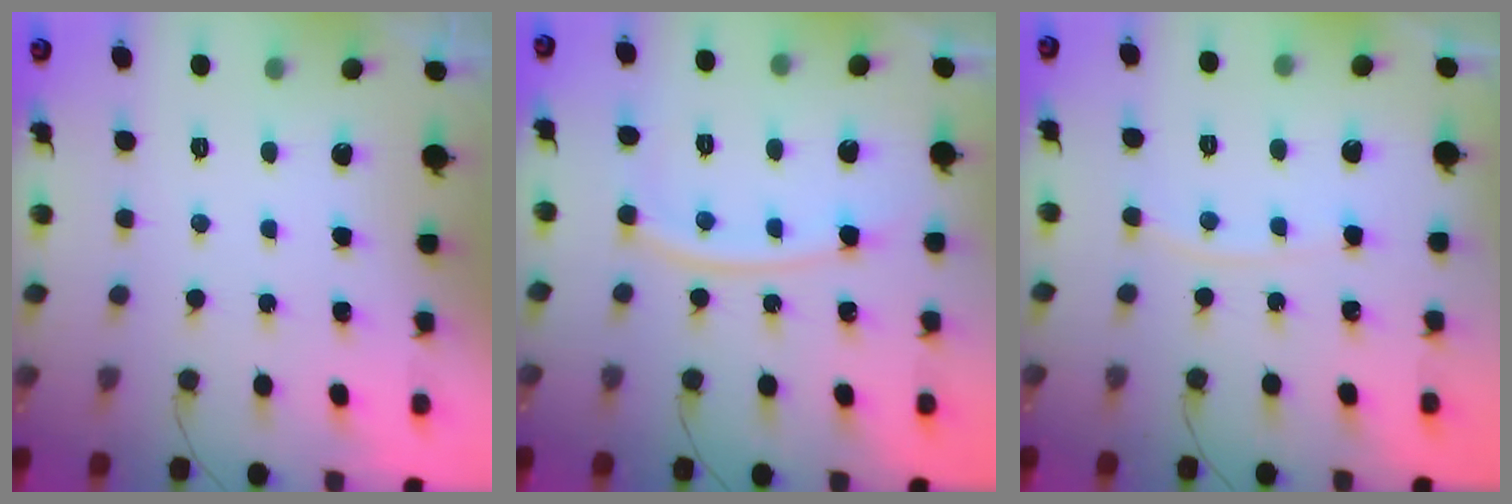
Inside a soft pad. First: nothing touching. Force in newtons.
{"total": 8.4, "press": 8.3, "slide": 1.1}
{"total": 3.7, "press": 3.6, "slide": 0.5}